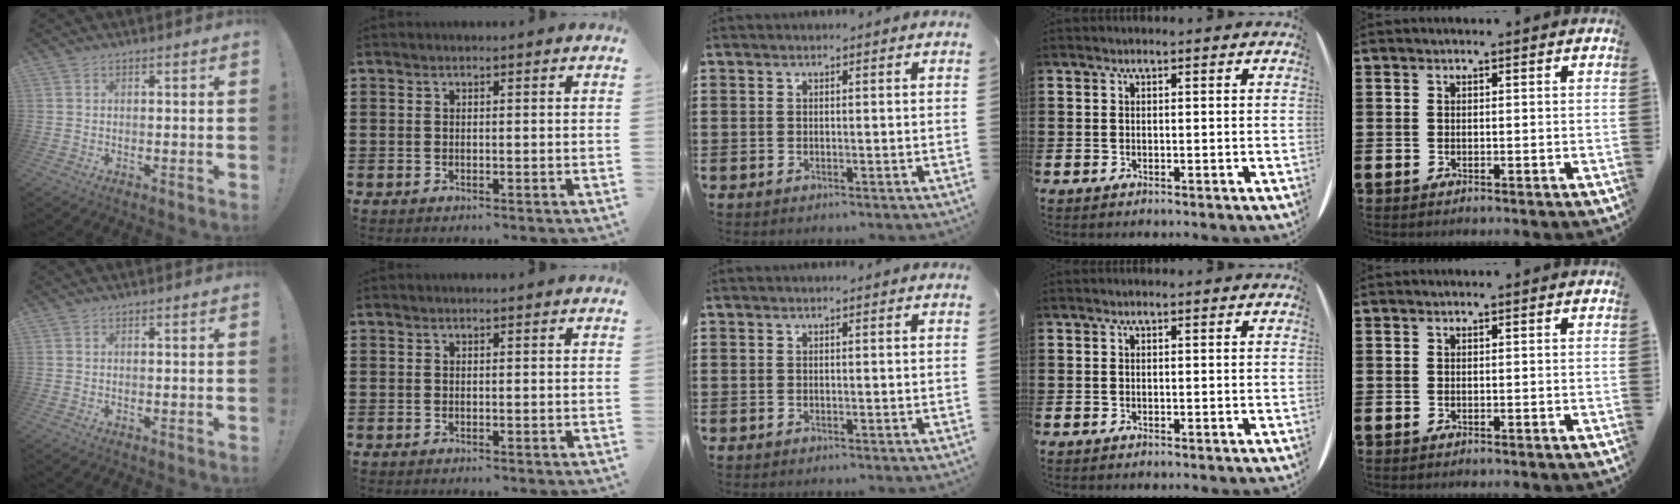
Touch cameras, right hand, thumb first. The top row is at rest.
{}